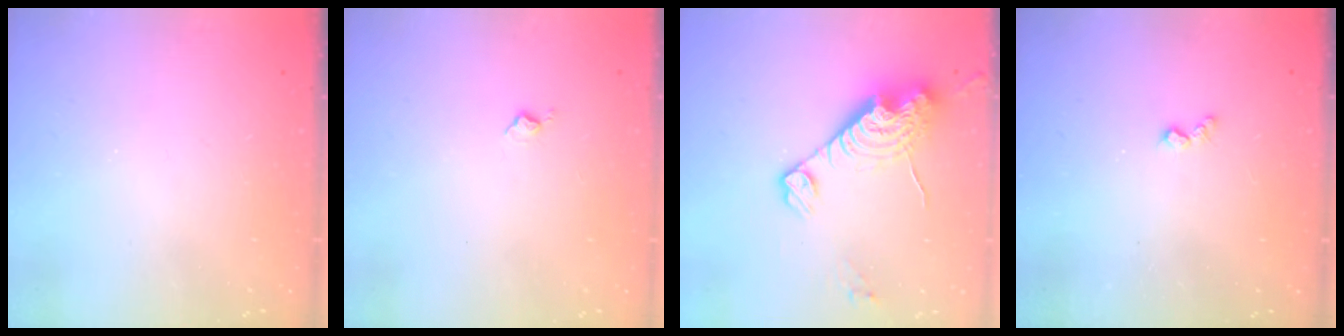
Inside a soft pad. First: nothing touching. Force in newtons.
{"total": 5.0, "press": 5.0, "slide": 0.7}
{"total": 13.3, "press": 13.2, "slide": 1.1}
{"total": 3.9, "press": 3.9, "slide": 0.6}